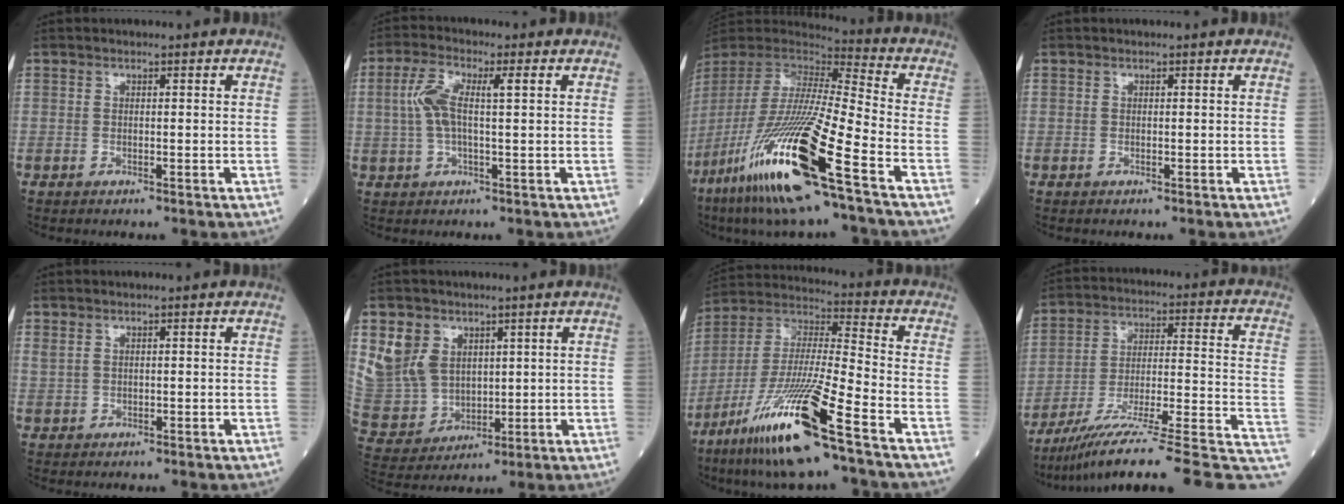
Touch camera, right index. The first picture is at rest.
{"total": 6.1, "force": [1.2, 1.5, 5.8], "torque": [-0.138, 0.025, 0.022]}
{"total": 25.7, "force": [-13.5, 1.1, 21.8], "torque": [-0.463, -0.073, -0.262]}
{"total": 0.0}
{"total": 0.7, "force": [0.5, 0.4, 0.3], "torque": [-0.008, 0.013, 0.013]}
{"total": 10.4, "force": [4.6, 8.3, 4.2], "torque": [-0.113, 0.013, 0.111]}
{"total": 19.0, "force": [-10.9, 0.2, 15.5], "torque": [-0.343, -0.049, -0.210]}
{"total": 22.7, "force": [-16.9, 1.5, 15.1], "torque": [-0.160, 0.026, -0.260]}